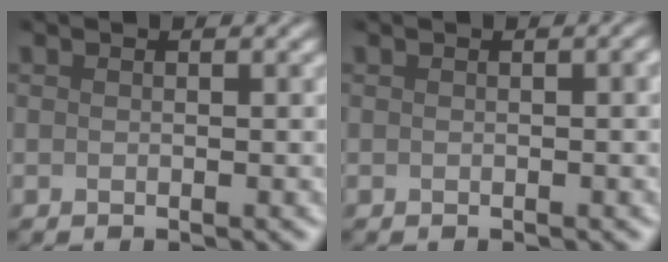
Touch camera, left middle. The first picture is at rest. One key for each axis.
{"total": 1.3, "fx": -0.3, "fy": 0.7, "fz": 1.1, "tx": -0.005, "ty": 0.008, "tz": -0.008}